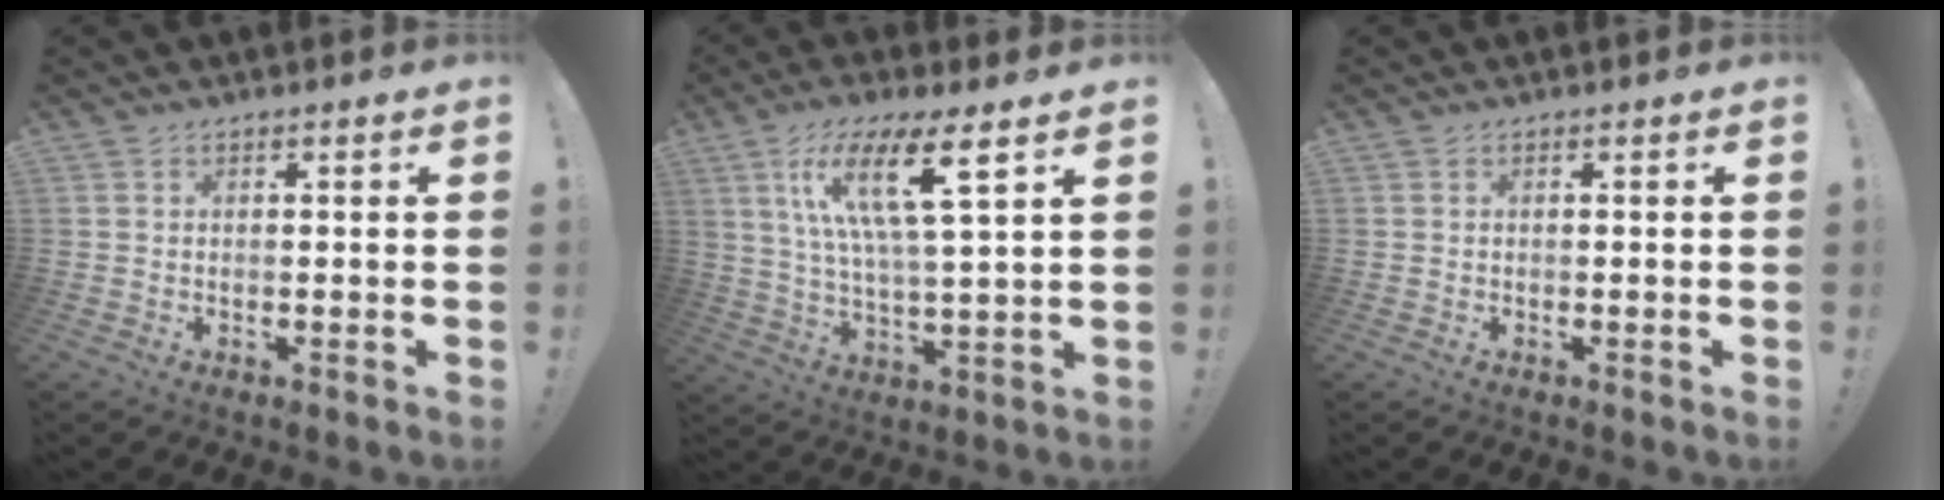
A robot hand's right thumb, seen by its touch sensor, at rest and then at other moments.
{"total": 16.3, "force": [8.3, 2.7, 13.8], "torque": [-0.245, -0.027, 0.122]}
{"total": 0.0}